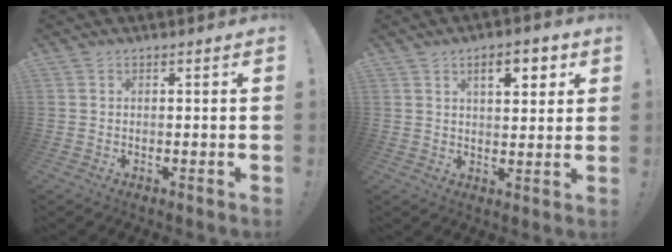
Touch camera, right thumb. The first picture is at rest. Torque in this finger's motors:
{"motor_torque": [-0.32, 0.39, 0.00, 0.00, 0.08]}